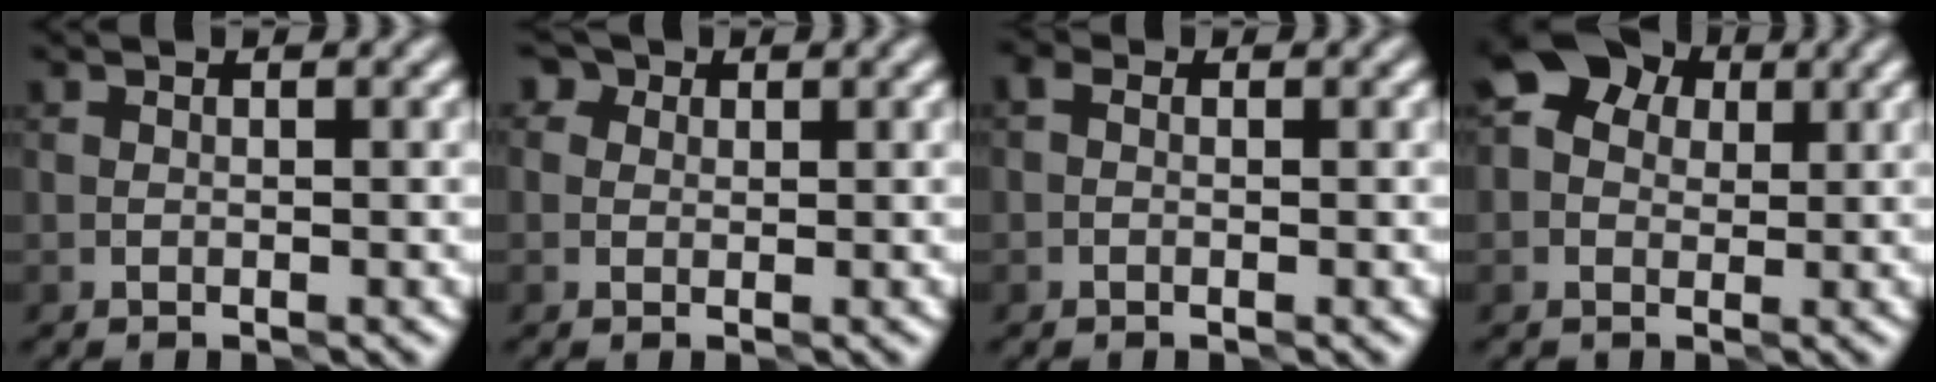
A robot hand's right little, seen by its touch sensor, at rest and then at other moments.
{"total": 3.8, "force": [1.9, 2.7, 1.8], "torque": [-0.020, 0.020, -0.004]}
{"total": 0.8, "force": [-0.2, 0.6, 0.5], "torque": [-0.011, 0.001, -0.011]}
{"total": 7.9, "force": [2.5, 6.6, 3.6], "torque": [-0.044, 0.029, 0.009]}